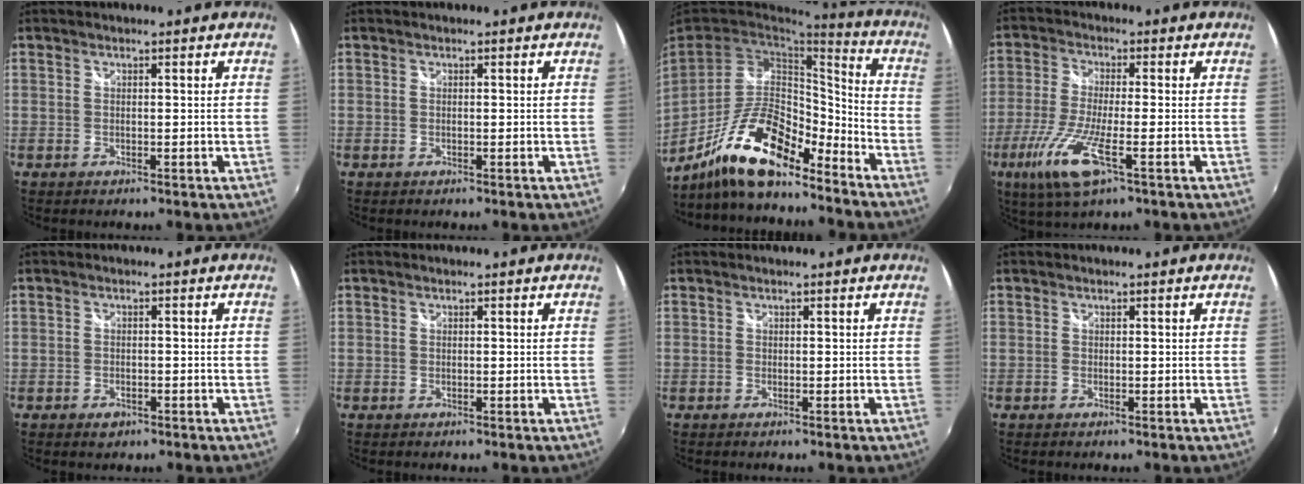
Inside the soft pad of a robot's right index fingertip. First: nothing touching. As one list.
[{"total": 0.0}, {"total": 17.1, "force": [-12.6, 5.0, 10.4], "torque": [-0.213, -0.009, -0.234]}, {"total": 10.9, "force": [-4.9, 1.7, 9.5], "torque": [-0.212, -0.025, -0.094]}, {"total": 2.2, "force": [-1.3, 1.5, 0.9], "torque": [-0.019, -0.003, -0.021]}, {"total": 0.0}, {"total": 0.0}, {"total": 0.0}]